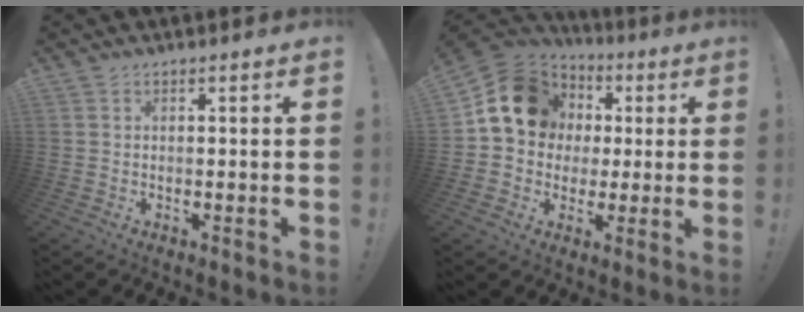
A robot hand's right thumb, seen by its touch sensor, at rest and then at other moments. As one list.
[{"total": 15.9, "force": [3.7, 13.6, 7.5], "torque": [-0.101, -0.001, 0.082]}]